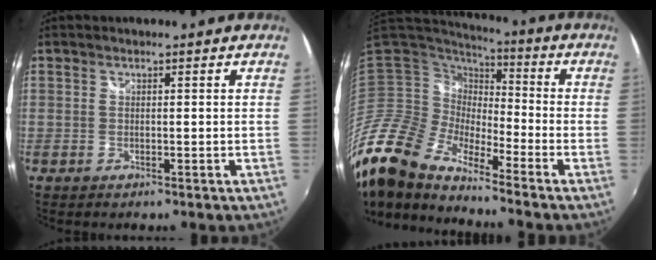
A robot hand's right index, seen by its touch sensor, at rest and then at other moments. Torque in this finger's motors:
{"motor_torque": [-0.48, -0.61, -0.24, -0.20]}